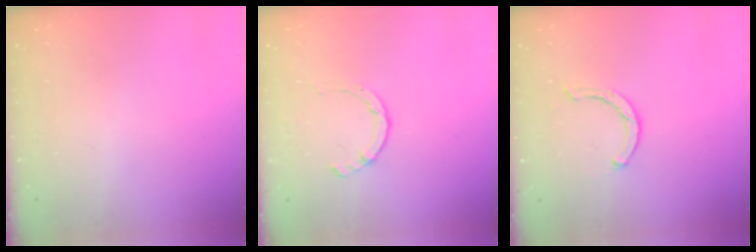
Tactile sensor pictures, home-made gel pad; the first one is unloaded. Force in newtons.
{"total": 1.4, "press": 1.3, "slide": 0.3}
{"total": 1.5, "press": 1.5, "slide": 0.3}